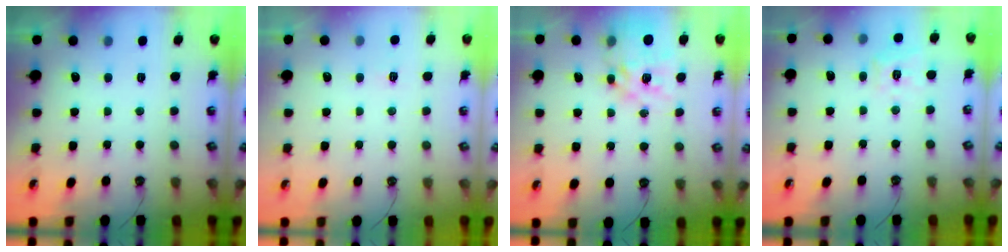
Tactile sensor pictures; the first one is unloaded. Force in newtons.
{"total": 2.3, "press": 2.3, "slide": 0.3}
{"total": 15.9, "press": 15.8, "slide": 1.6}
{"total": 10.4, "press": 10.4, "slide": 1.0}